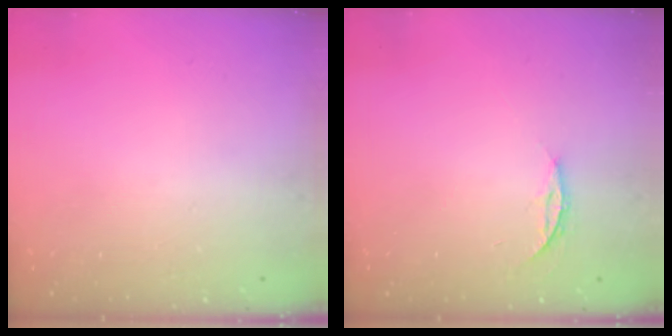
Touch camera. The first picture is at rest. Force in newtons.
{"total": 3.8, "press": 3.8, "slide": 0.3}